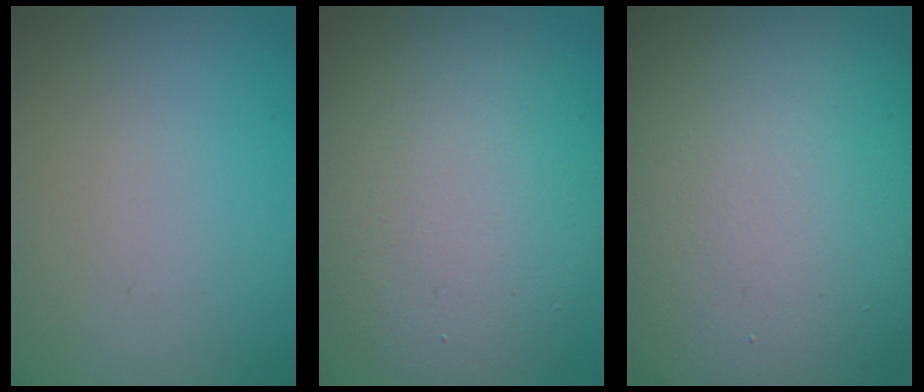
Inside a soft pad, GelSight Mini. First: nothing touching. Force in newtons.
{"total": 9.1, "press": 9.1, "slide": 0.7}
{"total": 18.3, "press": 18.3, "slide": 0.7}